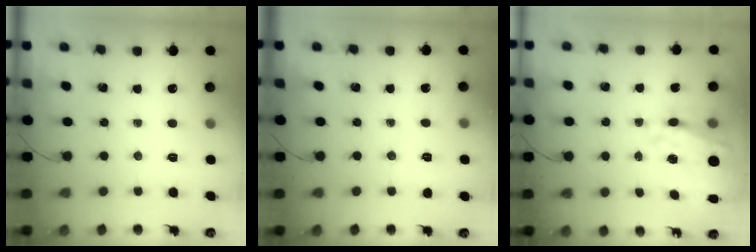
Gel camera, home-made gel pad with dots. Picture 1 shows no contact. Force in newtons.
{"total": 1.7, "press": 1.0, "slide": 1.3}
{"total": 17.2, "press": 16.8, "slide": 3.8}